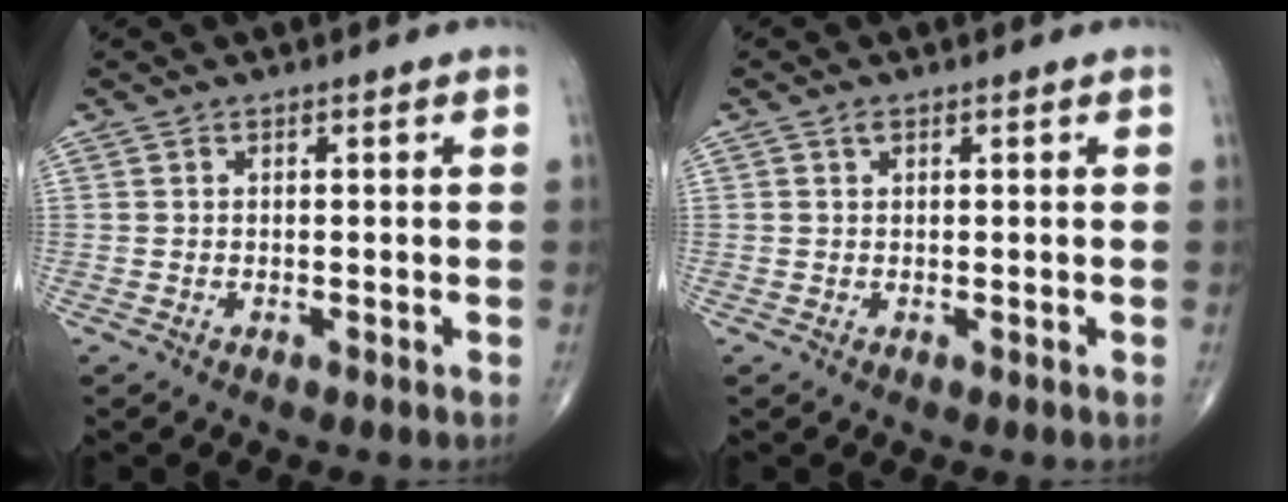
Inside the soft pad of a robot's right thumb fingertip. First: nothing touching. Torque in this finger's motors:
{"motor_torque": [-0.31, 0.18, -0.04, 0.07, 0.00]}